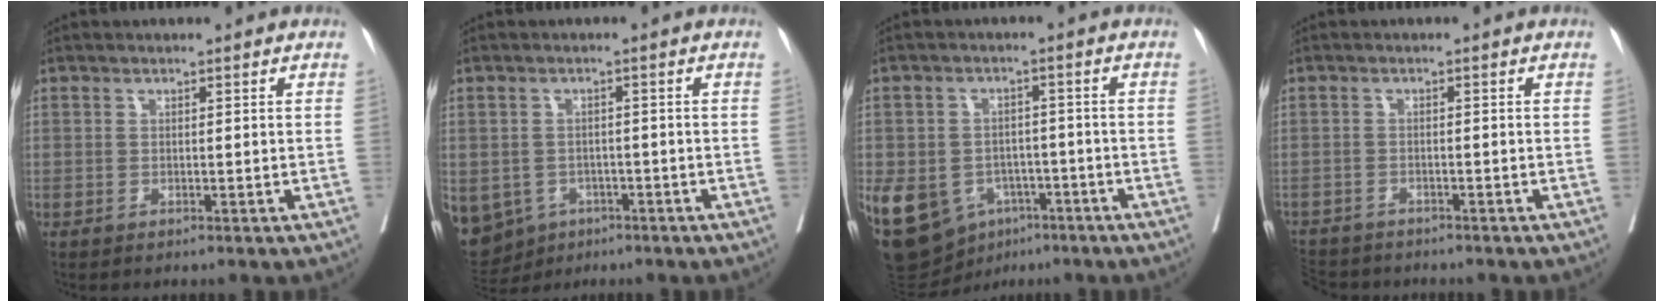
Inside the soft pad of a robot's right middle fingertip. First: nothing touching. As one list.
[{"total": 16.8, "force": [-7.0, 14.0, 6.0], "torque": [-0.193, 0.001, -0.085]}, {"total": 17.6, "force": [-7.7, 13.3, 8.6], "torque": [-0.210, 0.008, -0.107]}, {"total": 7.0, "force": [-6.2, 2.7, 1.7], "torque": [-0.035, -0.007, -0.098]}]